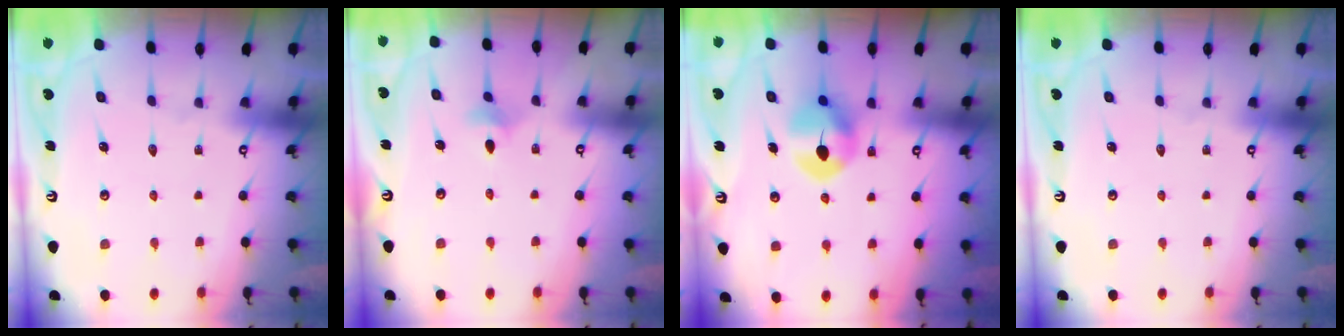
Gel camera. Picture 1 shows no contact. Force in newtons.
{"total": 3.3, "press": 3.3, "slide": 0.8}
{"total": 7.4, "press": 7.4, "slide": 0.3}
{"total": 0.0}